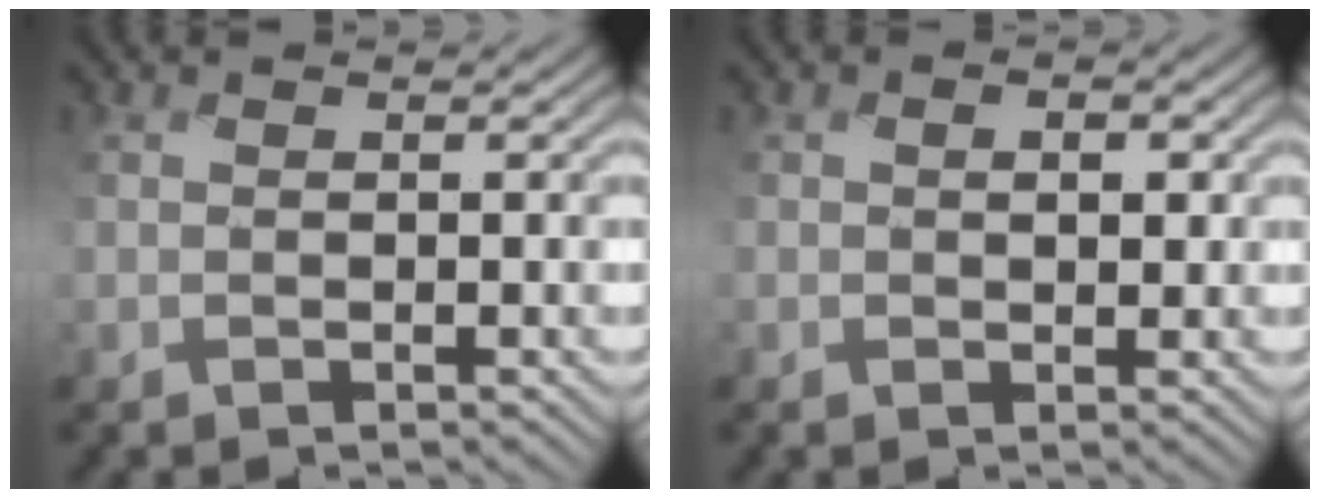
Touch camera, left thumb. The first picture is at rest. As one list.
[{"total": 1.6, "force": [0.2, 1.0, 1.2], "torque": [-0.018, 0.000, 0.004]}]